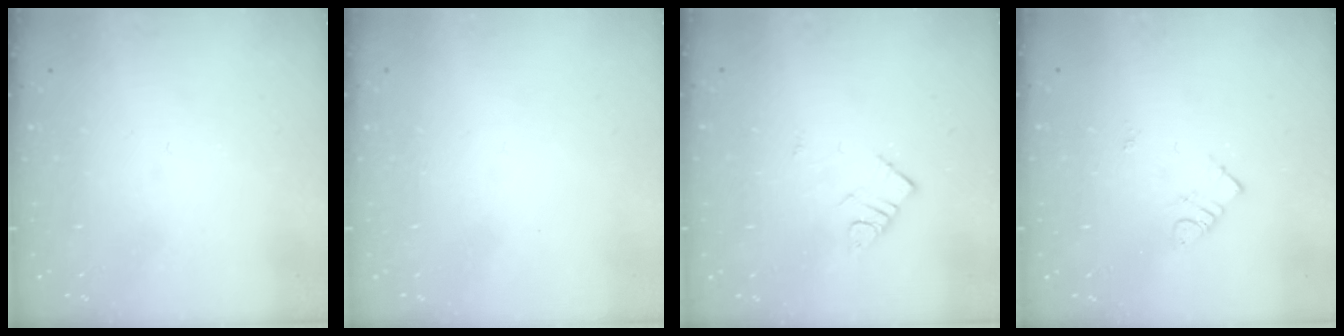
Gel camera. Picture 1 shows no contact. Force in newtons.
{"total": 1.7, "press": 1.7, "slide": 0.1}
{"total": 4.3, "press": 4.3, "slide": 0.5}
{"total": 3.9, "press": 3.8, "slide": 0.5}